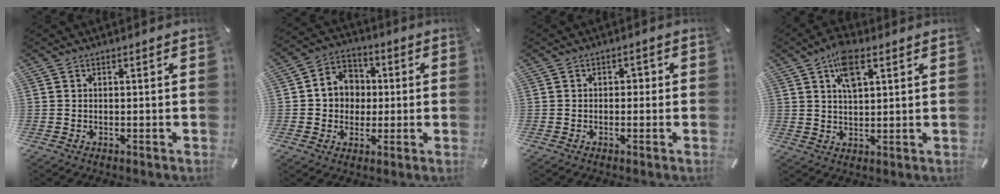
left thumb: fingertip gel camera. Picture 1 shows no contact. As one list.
[{"total": 8.2, "force": [-0.3, 7.8, 2.5], "torque": [-0.058, 0.009, -0.006]}, {"total": 1.5, "force": [-0.7, 1.0, 0.8], "torque": [-0.016, 0.008, -0.017]}, {"total": 7.4, "force": [3.6, 3.4, 5.4], "torque": [-0.092, -0.006, 0.061]}]